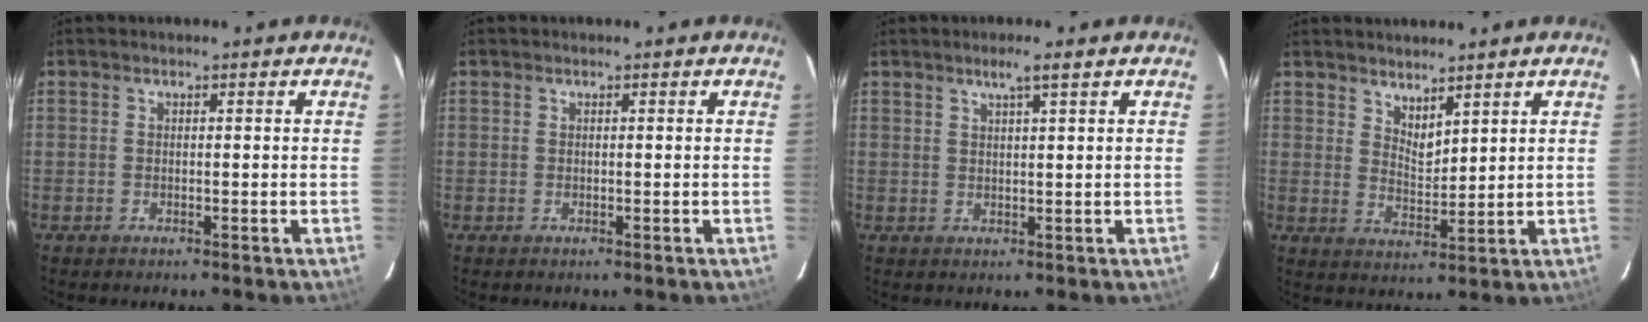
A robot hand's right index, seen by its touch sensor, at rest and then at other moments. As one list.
[{"total": 0.0}, {"total": 2.7, "force": [1.8, -0.2, 2.0], "torque": [-0.039, 0.003, 0.032]}, {"total": 4.3, "force": [3.7, 1.5, 1.7], "torque": [-0.024, -0.007, 0.065]}]